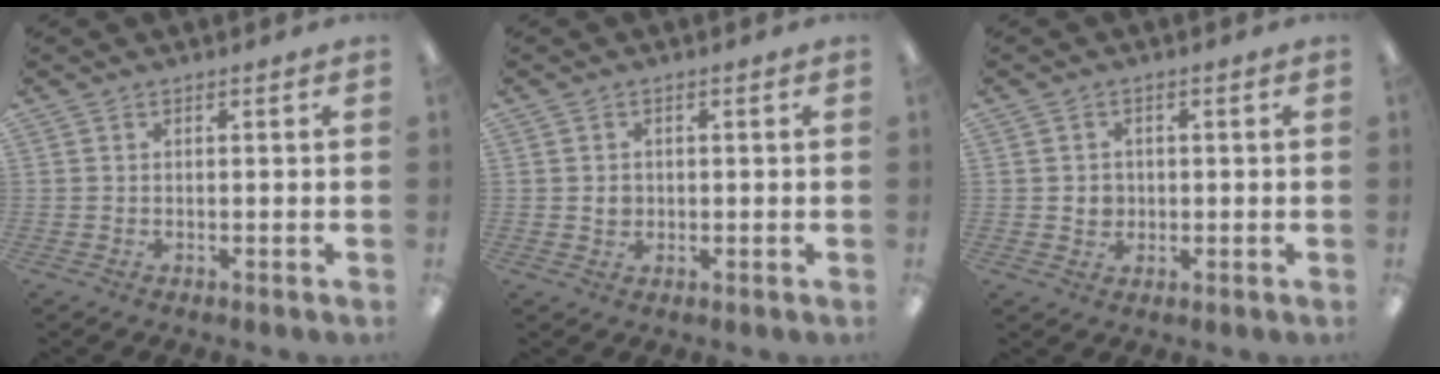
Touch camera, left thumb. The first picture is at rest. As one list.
[{"total": 2.1, "force": [0.1, 1.9, 1.0], "torque": [-0.012, 0.002, -0.002]}, {"total": 2.9, "force": [0.1, 2.8, 0.8], "torque": [-0.011, 0.002, -0.002]}]